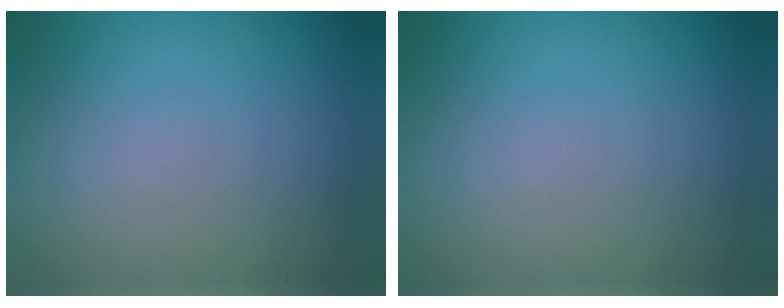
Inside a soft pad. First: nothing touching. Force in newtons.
{"total": 0.0}